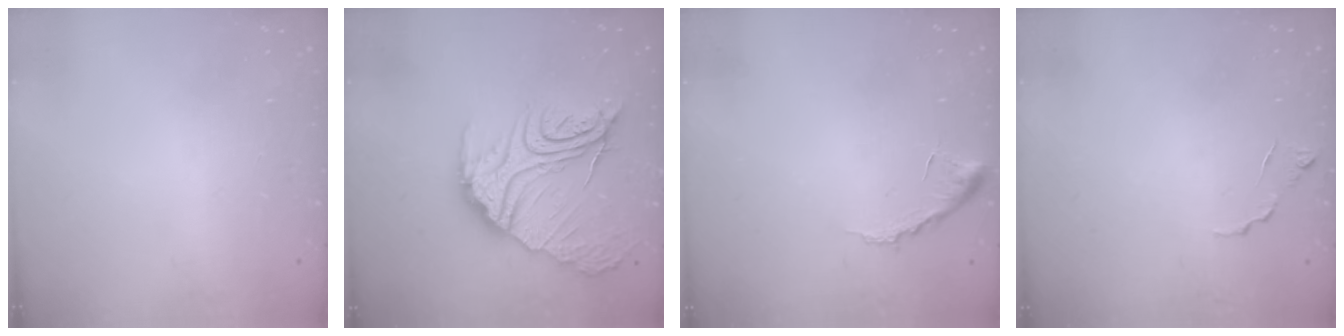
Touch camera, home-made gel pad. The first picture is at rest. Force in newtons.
{"total": 19.9, "press": 19.8, "slide": 1.9}
{"total": 6.9, "press": 6.9, "slide": 0.6}
{"total": 6.0, "press": 6.0, "slide": 0.3}